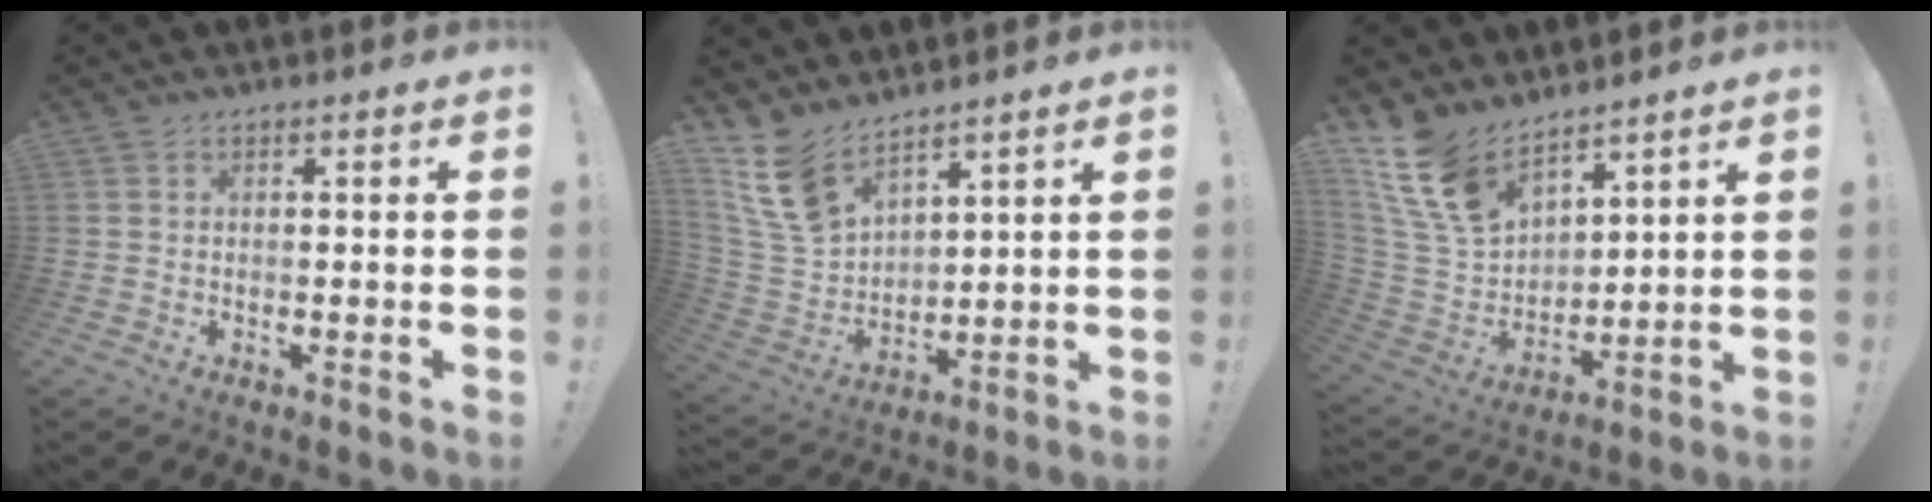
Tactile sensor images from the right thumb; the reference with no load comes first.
{"total": 13.4, "force": [9.8, 7.2, 5.7], "torque": [-0.128, -0.060, 0.193]}
{"total": 15.0, "force": [11.1, 7.8, 6.3], "torque": [-0.137, -0.073, 0.216]}